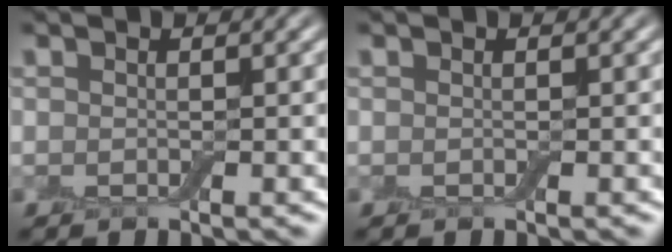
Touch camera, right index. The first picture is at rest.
{"total": 0.0}